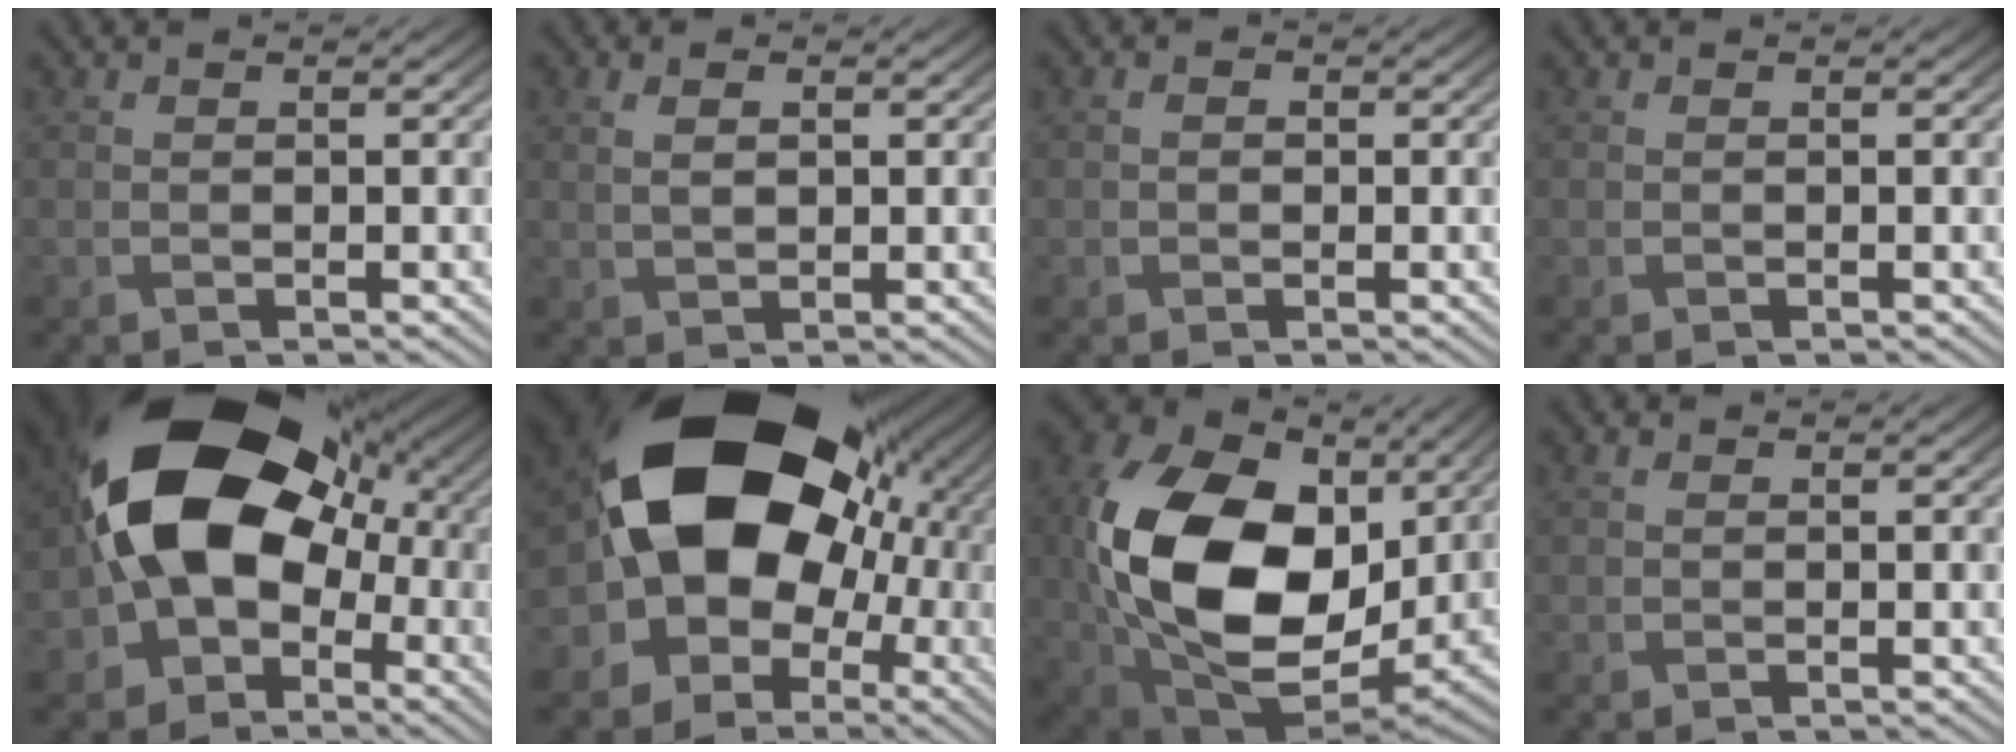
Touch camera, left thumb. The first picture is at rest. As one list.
[{"total": 2.1, "force": [0.6, 1.0, 1.7], "torque": [-0.034, -0.005, 0.017]}, {"total": 0.7, "force": [-0.1, 0.7, 0.3], "torque": [-0.005, -0.003, -0.003]}, {"total": 0.0}, {"total": 16.9, "force": [-0.4, 12.4, 11.4], "torque": [-0.203, -0.013, -0.015]}, {"total": 21.3, "force": [2.8, 16.9, 12.7], "torque": [-0.229, -0.024, 0.059]}, {"total": 19.6, "force": [1.8, 13.5, 14.1], "torque": [-0.320, -0.022, 0.045]}, {"total": 0.5, "force": [0.3, 0.3, 0.3], "torque": [-0.006, 0.001, 0.006]}]